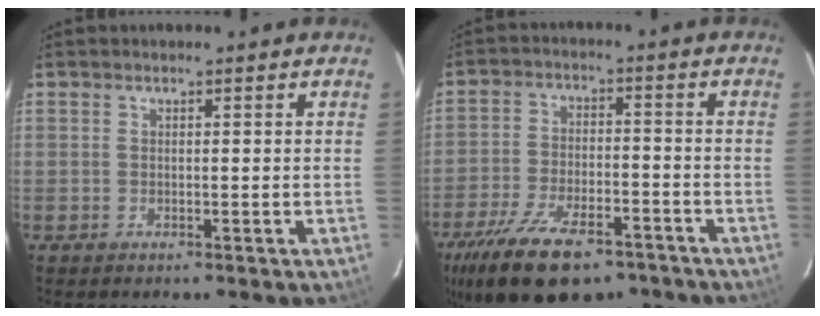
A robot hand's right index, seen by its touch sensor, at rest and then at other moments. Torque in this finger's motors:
{"motor_torque": [1.46, -0.68, 0.35, 0.17]}